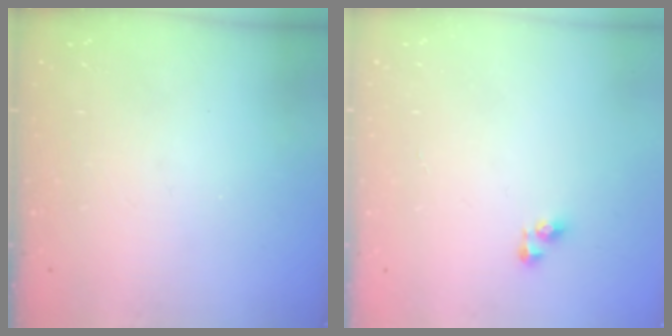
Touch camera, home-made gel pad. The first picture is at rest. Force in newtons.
{"total": 3.5, "press": 3.5, "slide": 0.5}